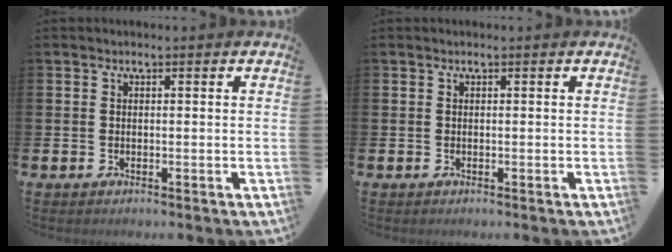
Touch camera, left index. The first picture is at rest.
{"total": 0.0}